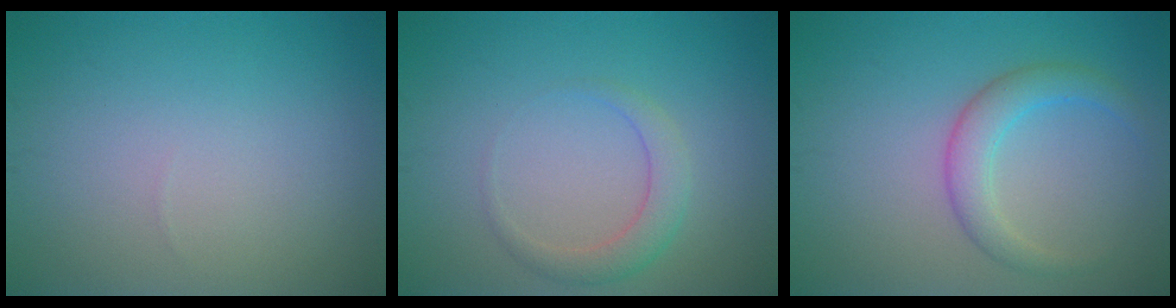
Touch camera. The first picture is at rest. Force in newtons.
{"total": 2.3, "press": 2.3, "slide": 0.1}
{"total": 3.0, "press": 3.0, "slide": 0.1}